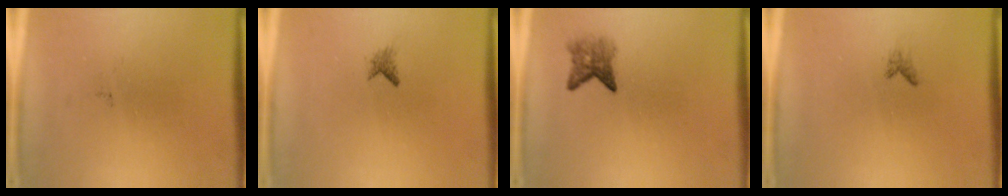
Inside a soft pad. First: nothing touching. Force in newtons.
{"total": 0.9}
{"total": 3.0}
{"total": 0.6}